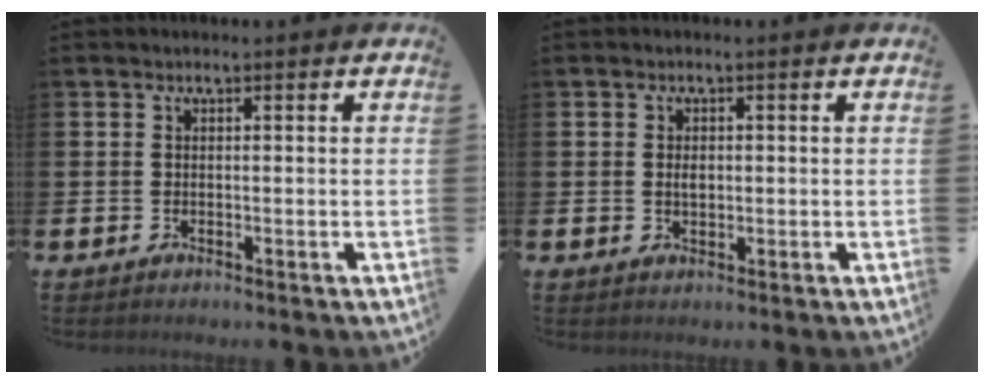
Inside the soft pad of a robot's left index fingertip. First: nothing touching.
{"total": 1.4, "force": [0.2, 0.9, 1.1], "torque": [-0.013, 0.002, -0.001]}